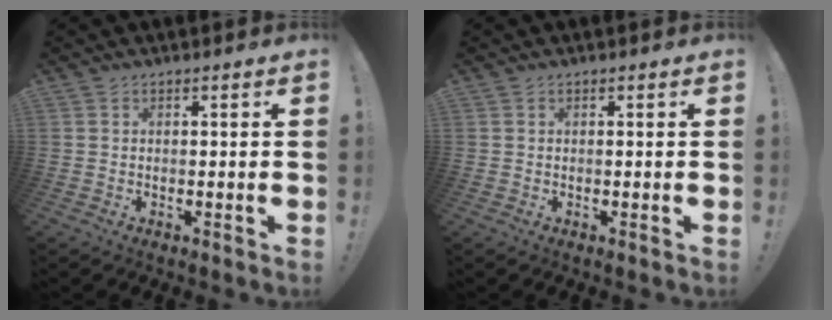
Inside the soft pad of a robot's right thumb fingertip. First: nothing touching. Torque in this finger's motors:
{"motor_torque": [-0.07, -0.07, 0.00, 0.00, 0.00]}